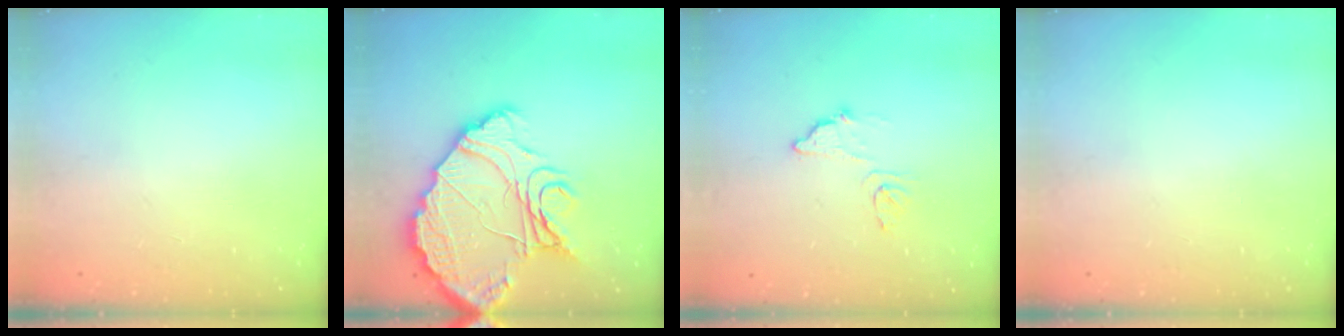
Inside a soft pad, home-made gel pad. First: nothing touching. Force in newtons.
{"total": 18.1, "press": 18.0, "slide": 1.8}
{"total": 10.0, "press": 10.0, "slide": 0.3}
{"total": 0.0}